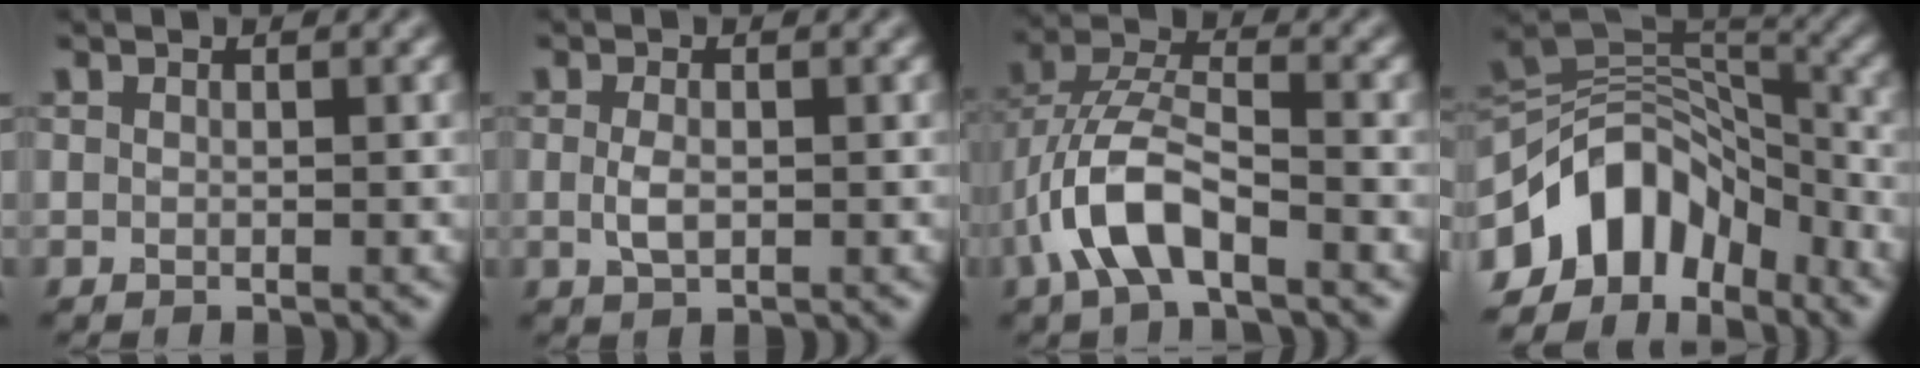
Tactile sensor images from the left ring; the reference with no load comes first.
{"total": 1.7, "force": [-0.1, 0.9, 1.5], "torque": [-0.036, -0.004, -0.001]}
{"total": 6.7, "force": [-3.2, 2.7, 5.2], "torque": [-0.107, 0.008, -0.067]}
{"total": 10.1, "force": [-5.4, 6.3, 5.7], "torque": [-0.086, 0.021, -0.113]}